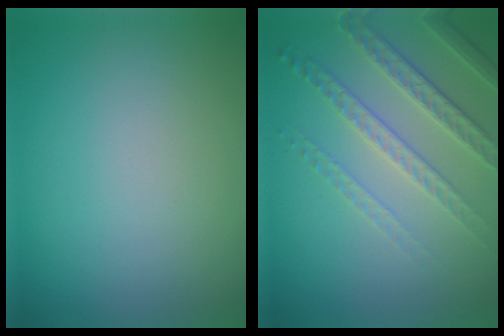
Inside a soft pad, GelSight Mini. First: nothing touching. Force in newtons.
{"total": 5.0, "press": 3.3, "slide": 3.7}